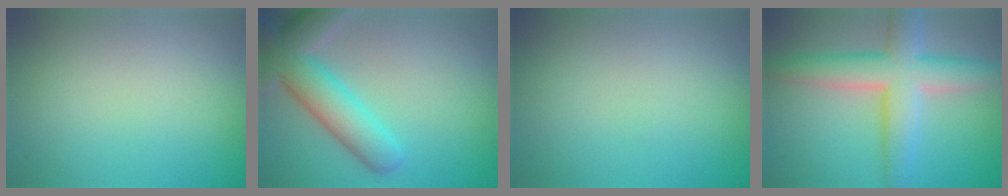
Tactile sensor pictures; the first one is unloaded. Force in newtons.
{"total": 7.5, "press": 7.4, "slide": 0.6}
{"total": 0.0}
{"total": 7.1, "press": 7.1, "slide": 0.2}